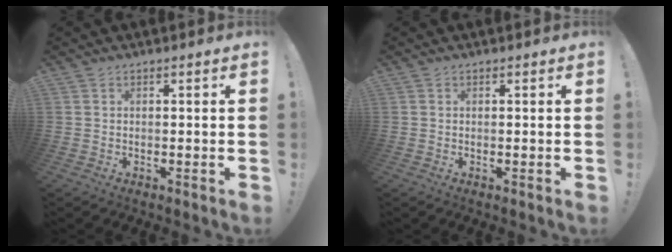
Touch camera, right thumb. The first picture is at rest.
{"total": 0.0}